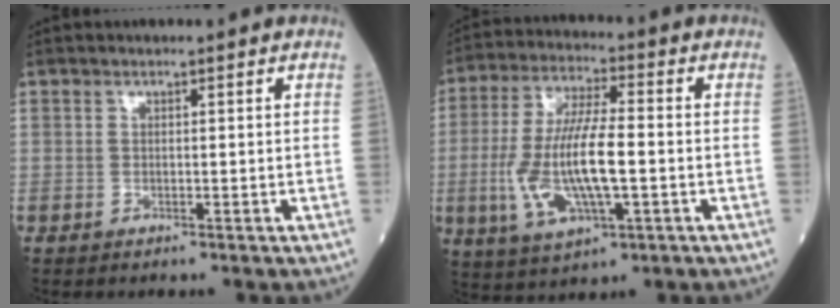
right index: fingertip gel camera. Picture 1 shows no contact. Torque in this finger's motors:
{"motor_torque": [0.44, -0.20, 0.81, 0.21]}